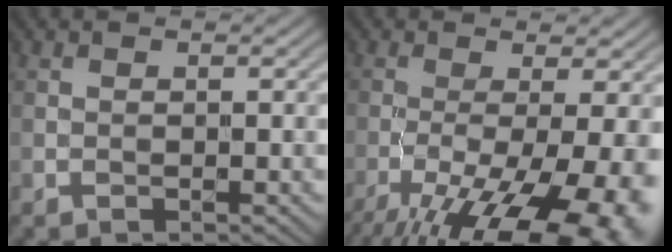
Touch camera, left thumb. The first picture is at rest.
{"total": 16.5, "force": [-8.1, 4.9, 13.5], "torque": [-0.207, -0.025, -0.107]}